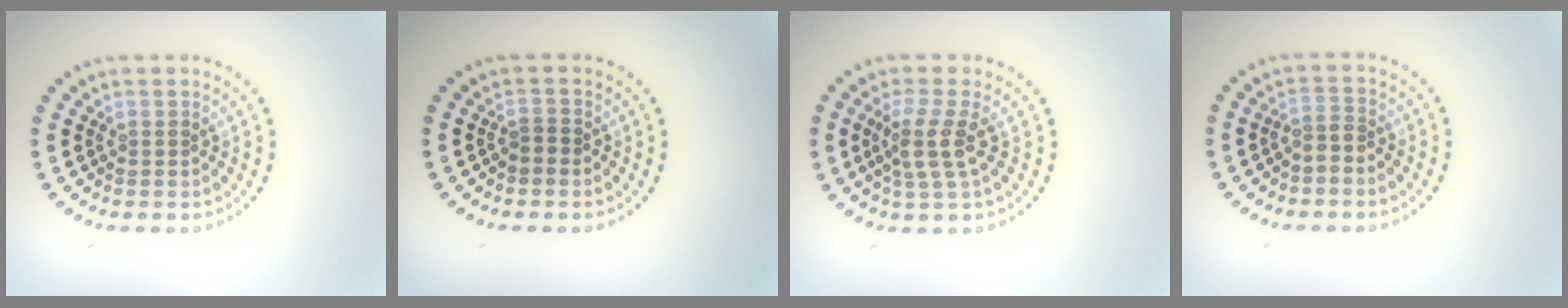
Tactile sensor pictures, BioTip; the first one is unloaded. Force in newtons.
{"total": 0.6, "press": 0.4, "slide": 0.4}
{"total": 3.1, "press": 2.4, "slide": 1.9}
{"total": 1.2, "press": 0.7, "slide": 1.0}